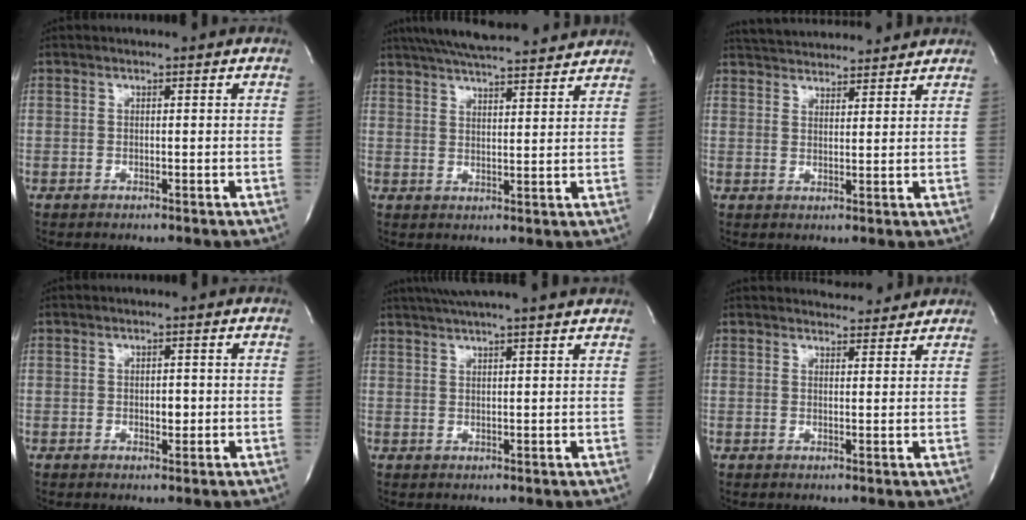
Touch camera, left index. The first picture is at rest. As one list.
[{"total": 17.2, "force": [15.4, 2.3, 7.3], "torque": [-0.127, 0.036, 0.222]}, {"total": 12.1, "force": [11.5, 2.1, 3.3], "torque": [-0.058, 0.029, 0.169]}, {"total": 1.7, "force": [-0.2, 1.0, 1.4], "torque": [-0.019, 0.001, 0.000]}, {"total": 12.3, "force": [10.7, -0.3, 6.0], "torque": [-0.108, 0.032, 0.140]}, {"total": 6.6, "force": [6.3, 1.4, 1.3], "torque": [-0.015, 0.009, 0.074]}]